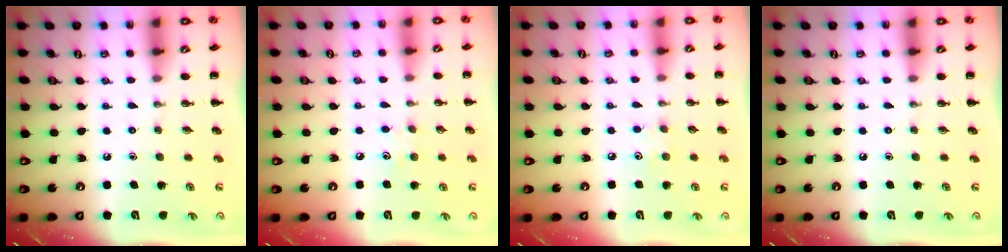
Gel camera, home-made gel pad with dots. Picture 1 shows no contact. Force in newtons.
{"total": 5.1, "press": 4.9, "slide": 1.4}
{"total": 5.2, "press": 5.0, "slide": 1.3}
{"total": 0.0}